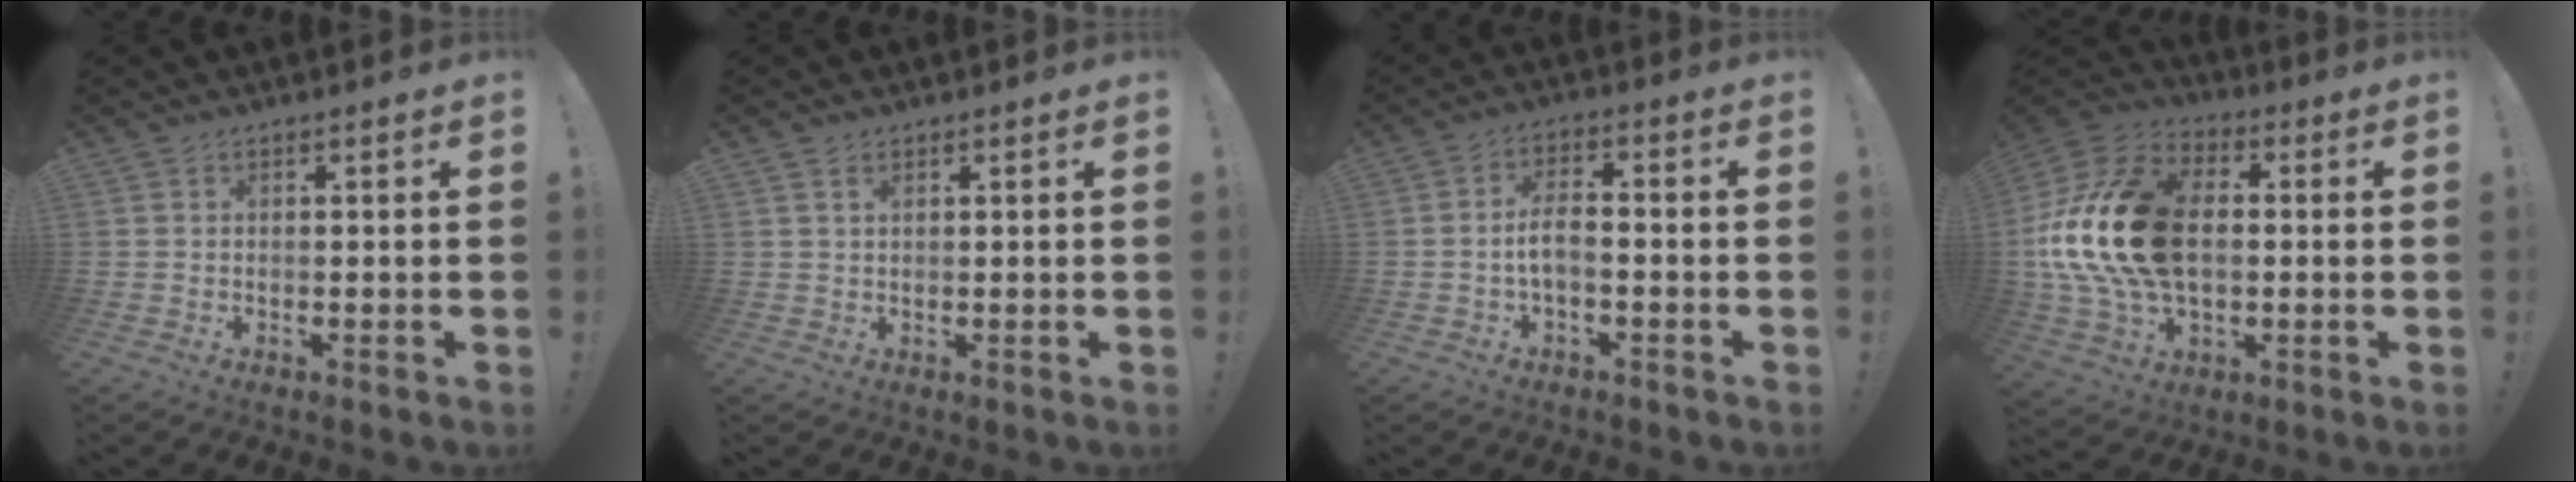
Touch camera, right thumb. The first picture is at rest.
{"total": 1.4, "force": [0.8, 0.8, 0.9], "torque": [-0.015, 0.000, 0.014]}
{"total": 5.4, "force": [-1.5, 2.0, 4.8], "torque": [-0.094, 0.003, -0.029]}
{"total": 25.9, "force": [1.0, 16.9, 19.6], "torque": [-0.366, 0.023, 0.030]}